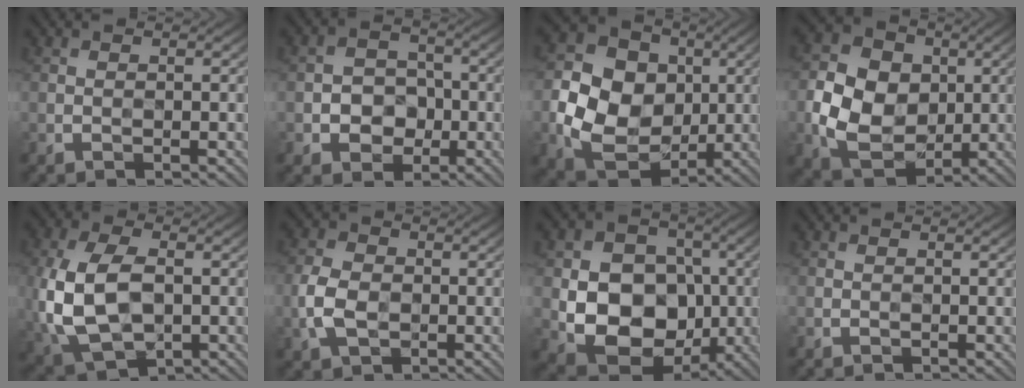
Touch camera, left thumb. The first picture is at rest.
{"total": 4.3, "force": [-1.6, 3.6, 1.5], "torque": [-0.022, 0.005, -0.039]}
{"total": 13.0, "force": [-0.3, 11.0, 7.0], "torque": [-0.168, -0.006, 0.005]}
{"total": 10.4, "force": [-0.2, 8.5, 6.0], "torque": [-0.143, 0.007, -0.004]}
{"total": 11.7, "force": [-0.6, 7.7, 8.8], "torque": [-0.234, -0.002, -0.002]}
{"total": 5.7, "force": [-1.4, 4.1, 3.6], "torque": [-0.100, 0.000, -0.031]}
{"total": 11.6, "force": [-1.9, 9.4, 6.6], "torque": [-0.125, -0.011, -0.043]}
{"total": 0.0}